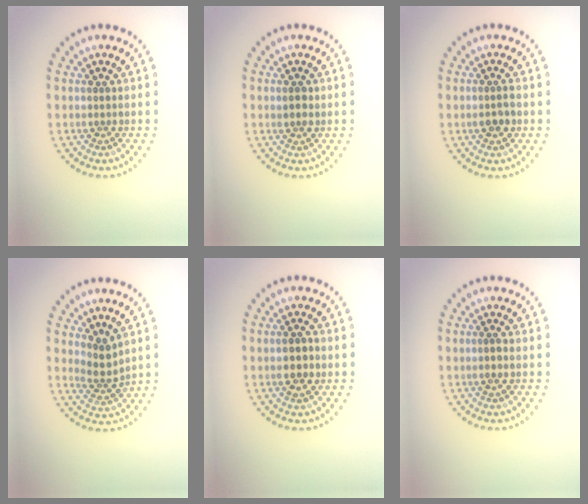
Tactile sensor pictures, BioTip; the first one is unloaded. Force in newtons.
{"total": 1.3, "press": 1.3, "slide": 0.2}
{"total": 1.7, "press": 1.6, "slide": 0.6}
{"total": 2.3, "press": 1.6, "slide": 1.7}
{"total": 2.4, "press": 2.4, "slide": 0.2}
{"total": 0.5, "press": 0.4, "slide": 0.4}